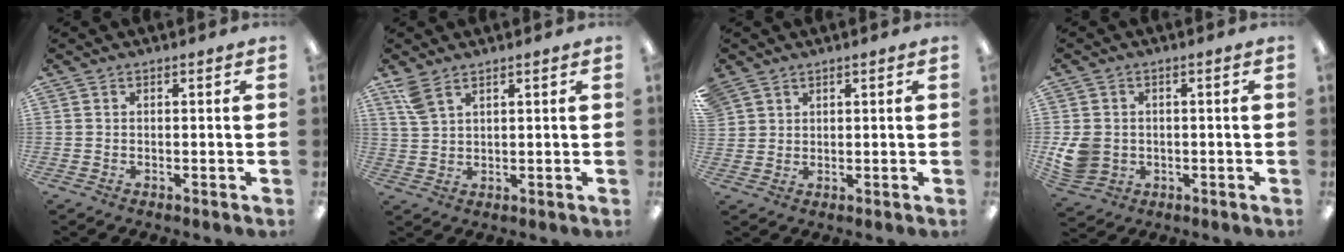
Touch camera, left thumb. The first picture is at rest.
{"total": 4.9, "force": [3.3, 2.1, 2.9], "torque": [-0.064, -0.005, 0.063]}
{"total": 3.0, "force": [2.1, 2.1, 0.1], "torque": [-0.009, -0.001, 0.042]}
{"total": 7.3, "force": [-0.7, 6.4, 3.4], "torque": [-0.081, 0.011, -0.009]}